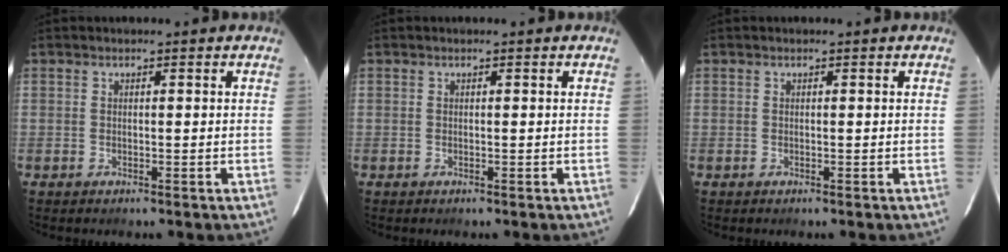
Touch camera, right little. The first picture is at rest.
{"total": 0.0}
{"total": 0.0}